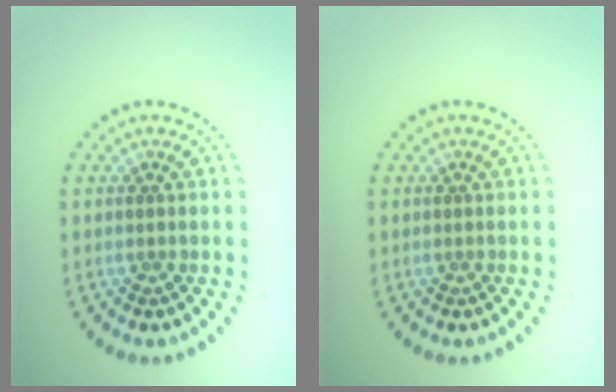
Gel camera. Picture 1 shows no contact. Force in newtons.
{"total": 0.0}